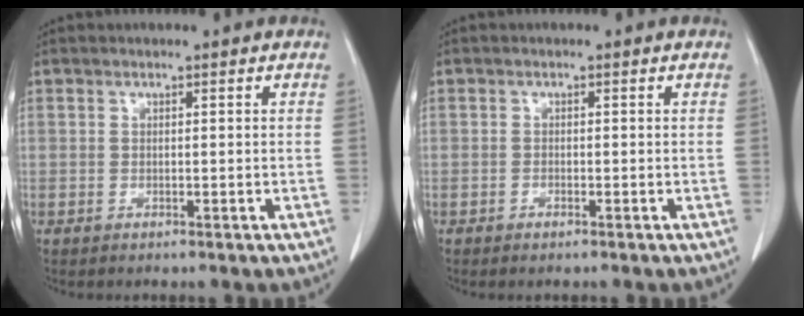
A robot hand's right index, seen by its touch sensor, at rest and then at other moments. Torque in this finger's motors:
{"motor_torque": [-0.02, 0.07, -0.04, -0.01]}